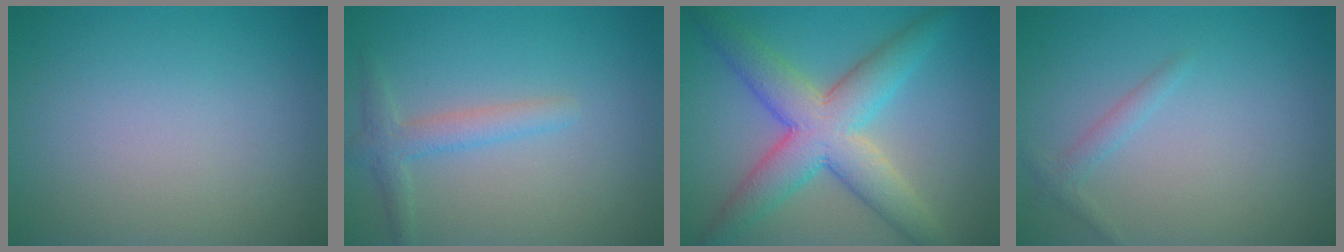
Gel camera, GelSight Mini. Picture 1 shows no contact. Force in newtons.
{"total": 2.3, "press": 2.3, "slide": 0.1}
{"total": 7.7, "press": 7.7, "slide": 0.1}
{"total": 1.1, "press": 1.1, "slide": 0.0}